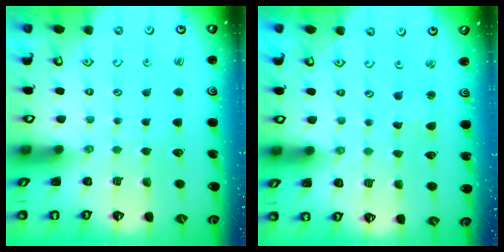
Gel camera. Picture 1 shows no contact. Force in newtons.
{"total": 1.5, "press": 1.5, "slide": 0.3}